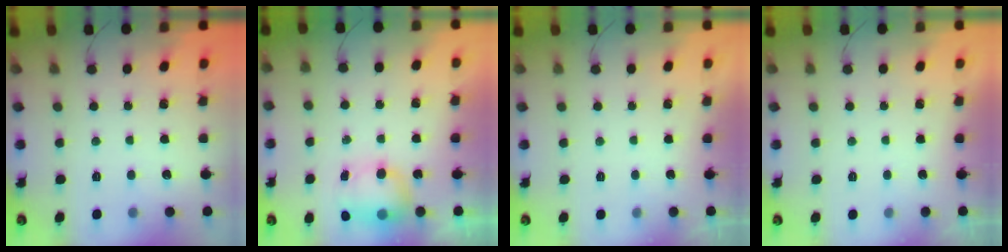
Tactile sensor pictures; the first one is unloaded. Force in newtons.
{"total": 7.1, "press": 7.0, "slide": 1.2}
{"total": 0.0}
{"total": 0.0}